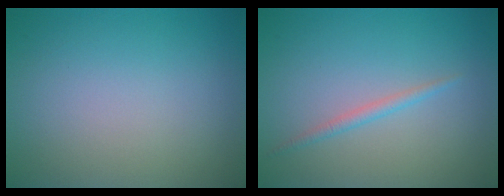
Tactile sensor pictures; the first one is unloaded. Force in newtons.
{"total": 1.1, "press": 1.1, "slide": 0.0}